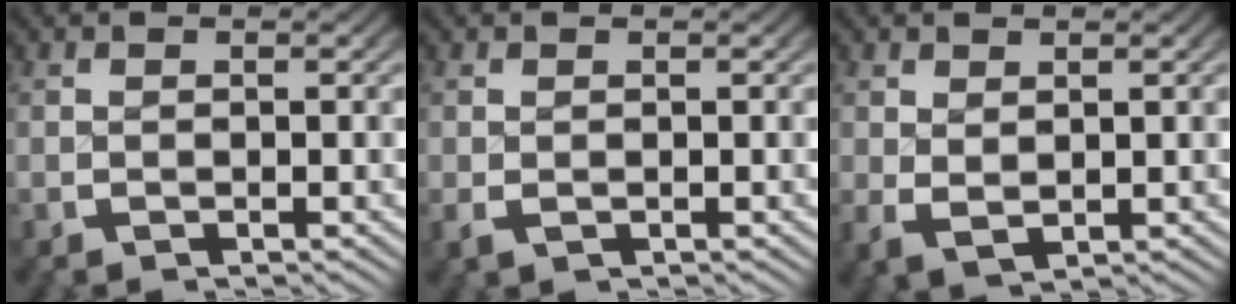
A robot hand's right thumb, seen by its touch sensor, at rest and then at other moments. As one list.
[{"total": 0.8, "force": [-0.1, 0.6, 0.5], "torque": [-0.011, -0.003, 0.000]}, {"total": 1.9, "force": [0.6, 1.3, 1.3], "torque": [-0.024, -0.011, 0.020]}]